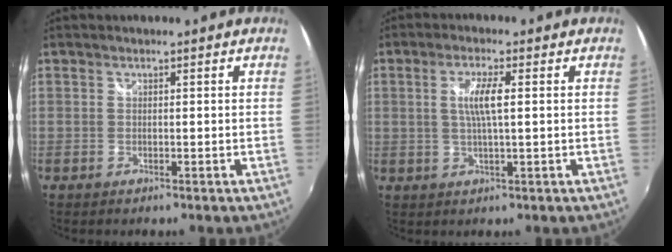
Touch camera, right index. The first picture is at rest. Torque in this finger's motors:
{"motor_torque": [0.07, 0.01, 0.11, 0.09]}